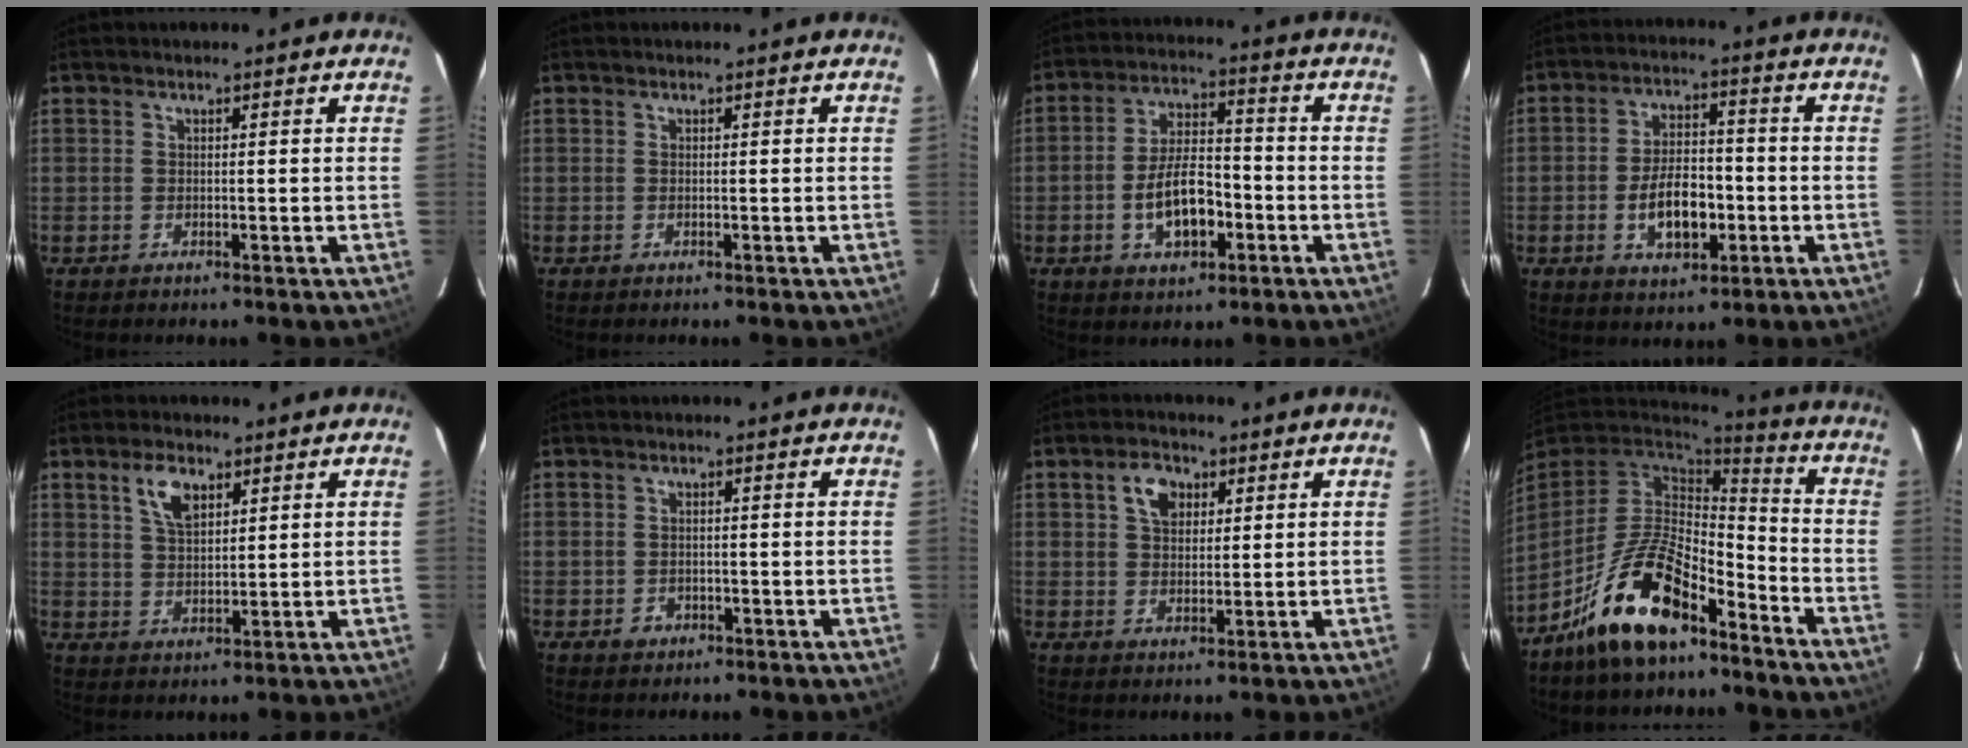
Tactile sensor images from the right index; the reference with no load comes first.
{"total": 0.0}
{"total": 9.9, "force": [-3.5, 4.9, 7.9], "torque": [-0.153, 0.014, -0.051]}
{"total": 9.5, "force": [-2.8, 5.1, 7.5], "torque": [-0.146, 0.011, -0.038]}
{"total": 5.9, "force": [3.1, 2.8, 4.1], "torque": [-0.074, 0.008, 0.061]}
{"total": 2.0, "force": [-0.9, 1.7, 0.4], "torque": [-0.007, 0.001, -0.012]}
{"total": 5.3, "force": [2.2, 3.5, 3.3], "torque": [-0.052, 0.015, 0.040]}
{"total": 16.8, "force": [-10.8, 6.9, 10.8], "torque": [-0.219, 0.005, -0.192]}